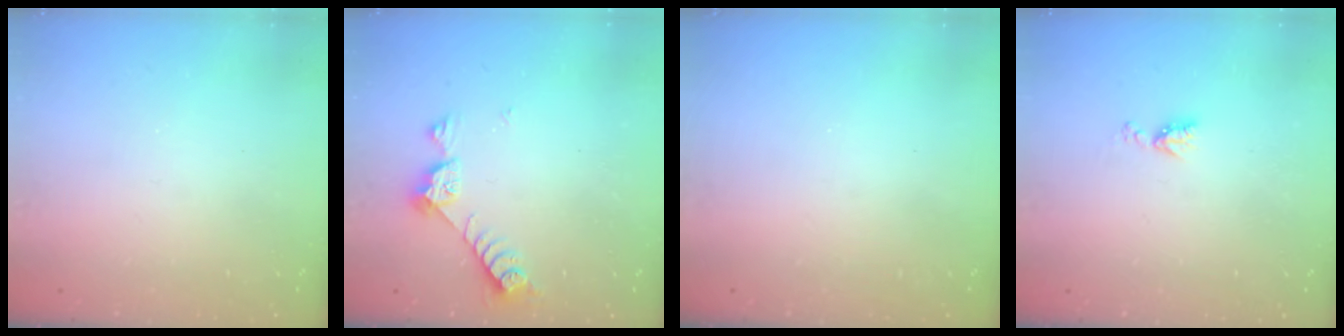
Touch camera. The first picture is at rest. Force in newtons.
{"total": 7.3, "press": 7.3, "slide": 0.6}
{"total": 0.0}
{"total": 5.6, "press": 5.5, "slide": 0.8}